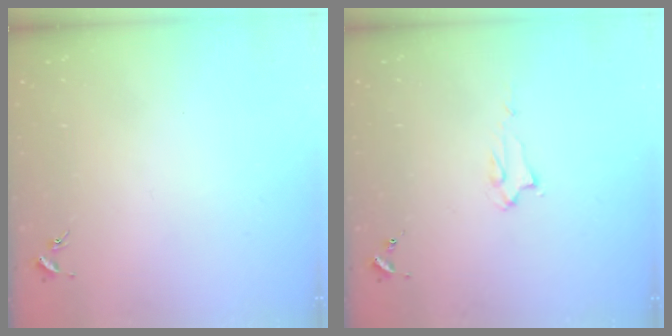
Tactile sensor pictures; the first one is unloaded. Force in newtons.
{"total": 2.0, "press": 2.0, "slide": 0.2}